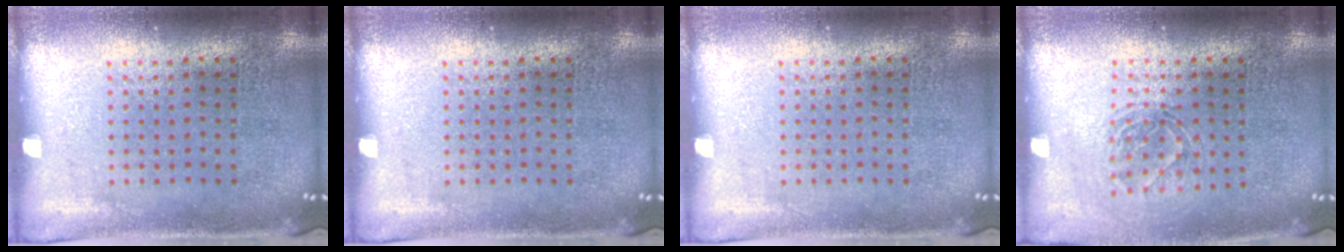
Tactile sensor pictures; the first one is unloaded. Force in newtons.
{"total": 0.0}
{"total": 0.0}
{"total": 1.2, "press": 1.1, "slide": 0.6}